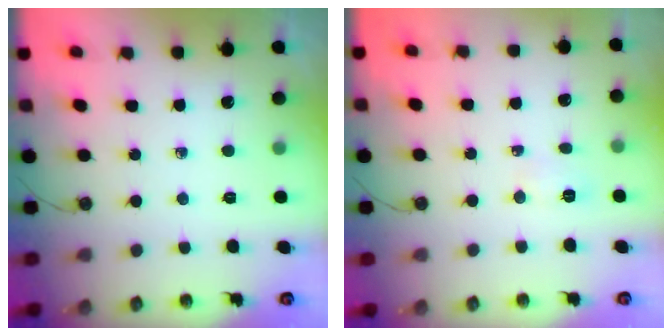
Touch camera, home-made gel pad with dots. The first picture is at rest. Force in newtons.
{"total": 3.5, "press": 3.4, "slide": 1.0}